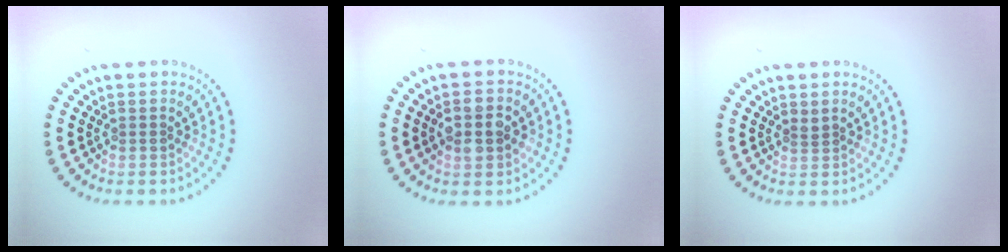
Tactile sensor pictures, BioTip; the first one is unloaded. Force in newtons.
{"total": 3.6, "press": 3.6, "slide": 0.1}
{"total": 0.6, "press": 0.3, "slide": 0.5}